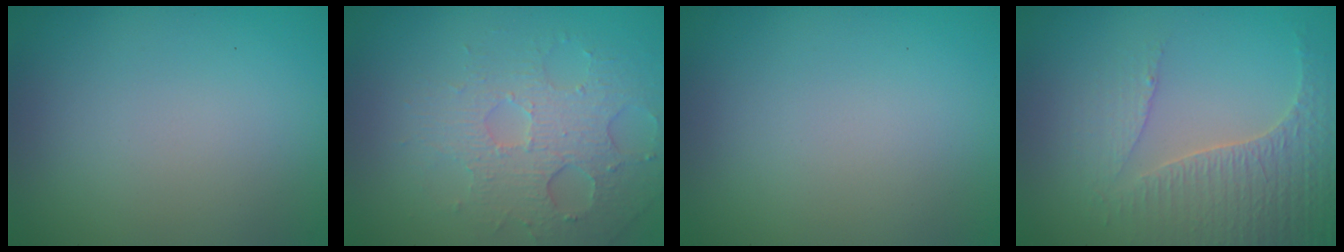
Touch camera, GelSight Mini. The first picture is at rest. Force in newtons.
{"total": 3.6, "press": 3.3, "slide": 1.5}
{"total": 0.0}
{"total": 3.4, "press": 3.4, "slide": 0.5}